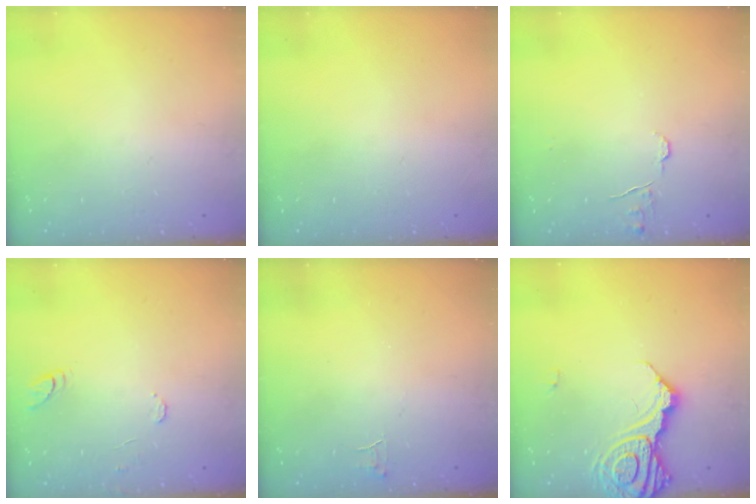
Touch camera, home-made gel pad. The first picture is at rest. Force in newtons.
{"total": 0.0}
{"total": 4.5, "press": 4.5, "slide": 0.4}
{"total": 6.5, "press": 6.5, "slide": 0.5}
{"total": 2.8, "press": 2.8, "slide": 0.2}
{"total": 14.0, "press": 13.9, "slide": 1.1}